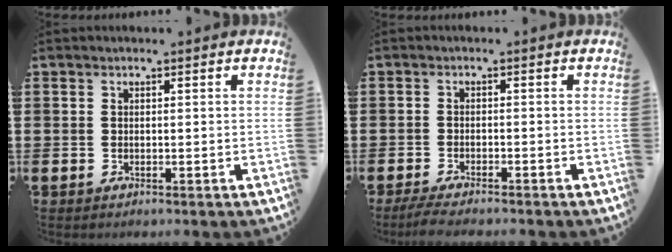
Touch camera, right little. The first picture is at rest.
{"total": 2.0, "force": [-1.8, 0.0, 0.9], "torque": [-0.014, 0.004, -0.033]}